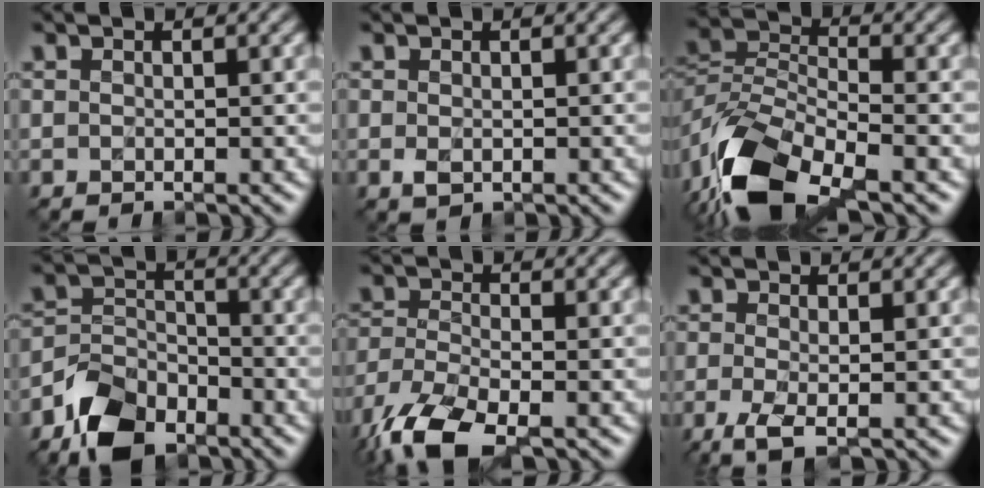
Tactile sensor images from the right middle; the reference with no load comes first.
{"total": 1.0, "force": [-0.2, 0.7, 0.7], "torque": [-0.016, -0.005, -0.002]}
{"total": 10.6, "force": [-6.5, 4.8, 6.8], "torque": [-0.133, -0.014, -0.129]}
{"total": 6.9, "force": [-4.8, 3.9, 3.0], "torque": [-0.058, -0.005, -0.100]}
{"total": 8.8, "force": [-5.7, 3.4, 5.7], "torque": [-0.135, -0.029, -0.117]}
{"total": 3.0, "force": [-1.2, 0.9, 2.6], "torque": [-0.059, -0.008, -0.027]}